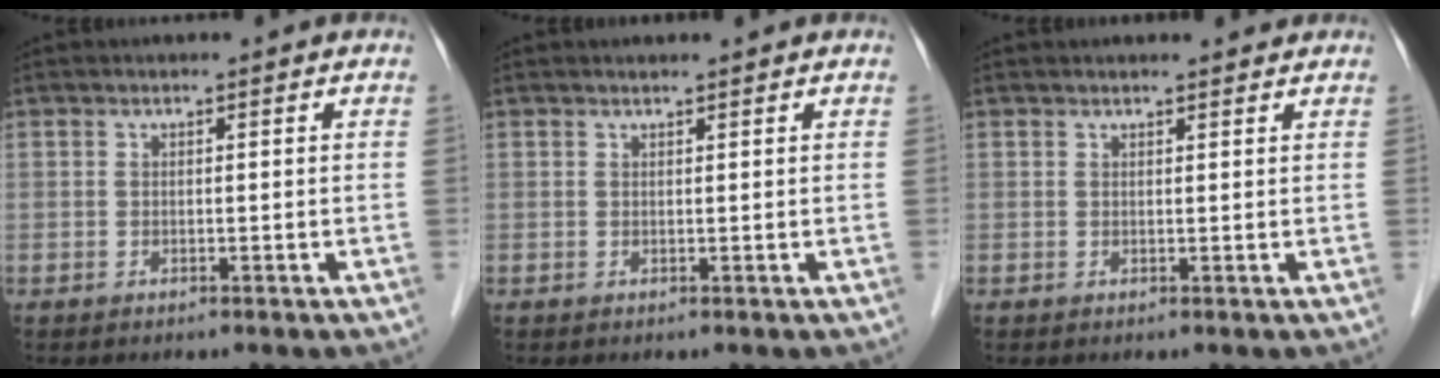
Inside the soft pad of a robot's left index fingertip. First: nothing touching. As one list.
[{"total": 0.9, "force": [0.8, 0.0, 0.3], "torque": [-0.009, 0.006, 0.016]}, {"total": 3.1, "force": [2.9, 0.5, 0.8], "torque": [-0.012, 0.011, 0.034]}]